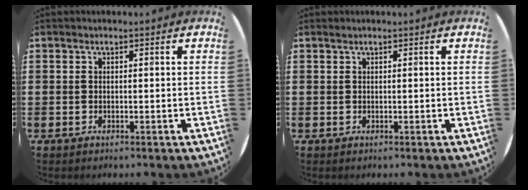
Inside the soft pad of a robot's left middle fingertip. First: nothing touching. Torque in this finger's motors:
{"motor_torque": [0.22, -0.12, -0.05, -0.01]}